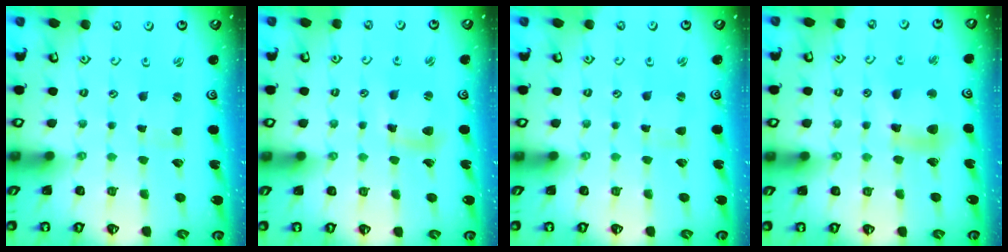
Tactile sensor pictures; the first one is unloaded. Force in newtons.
{"total": 8.1, "press": 8.0, "slide": 1.0}
{"total": 0.9, "press": 0.8, "slide": 0.2}
{"total": 11.0, "press": 10.9, "slide": 1.6}